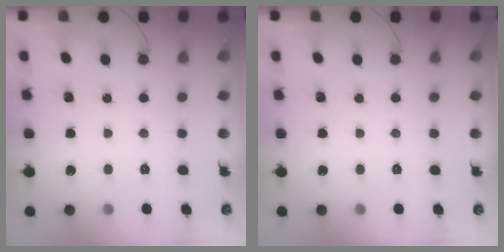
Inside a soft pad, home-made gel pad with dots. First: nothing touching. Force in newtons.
{"total": 0.0}